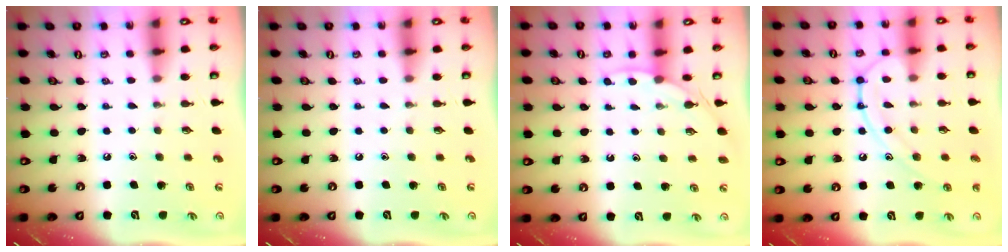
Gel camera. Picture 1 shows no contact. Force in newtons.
{"total": 0.0}
{"total": 2.9, "press": 2.9, "slide": 0.4}
{"total": 11.5, "press": 11.5, "slide": 0.8}